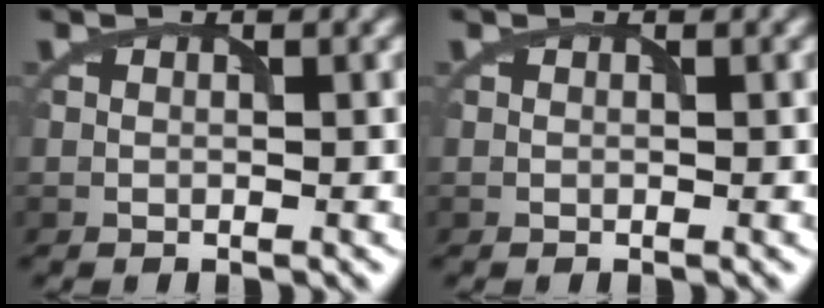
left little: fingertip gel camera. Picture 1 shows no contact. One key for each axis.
{"total": 0.0}